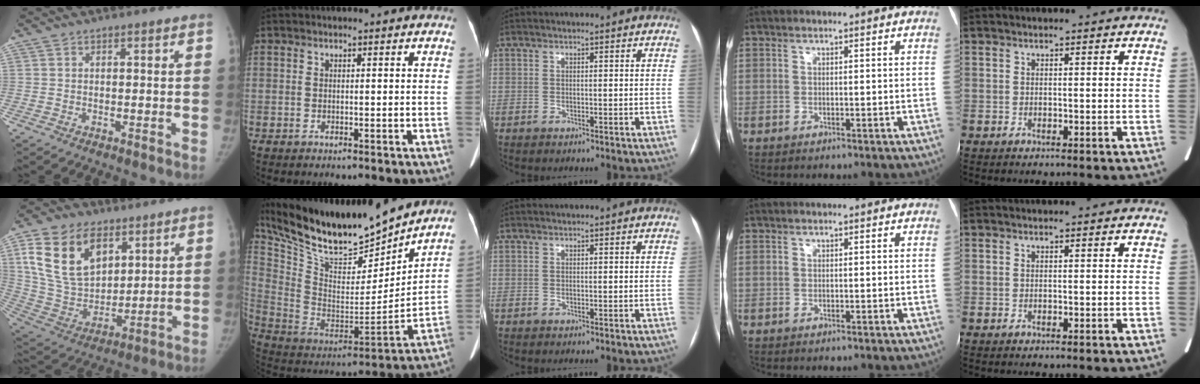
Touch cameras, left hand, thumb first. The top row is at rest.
{"thumb": {"total": 19.6, "force": [8.5, 12.6, 12.4], "torque": [-0.205, -0.029, 0.169]}, "index": {"total": 24.9, "force": [21.8, 3.8, 11.3], "torque": [-0.223, -0.018, 0.365]}}